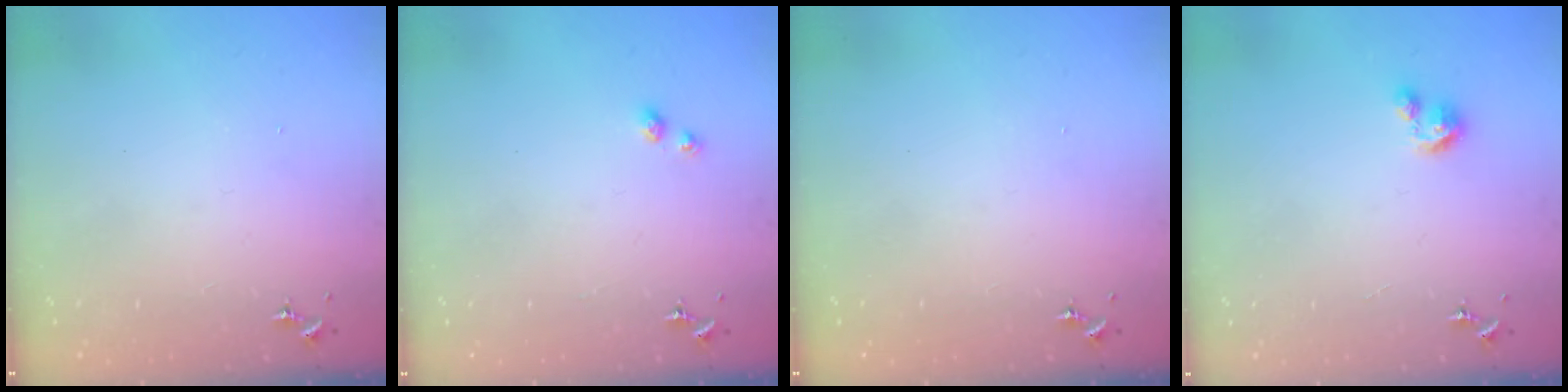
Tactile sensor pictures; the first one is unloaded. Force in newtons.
{"total": 2.6, "press": 2.6, "slide": 0.6}
{"total": 0.0}
{"total": 4.4, "press": 4.4, "slide": 0.4}